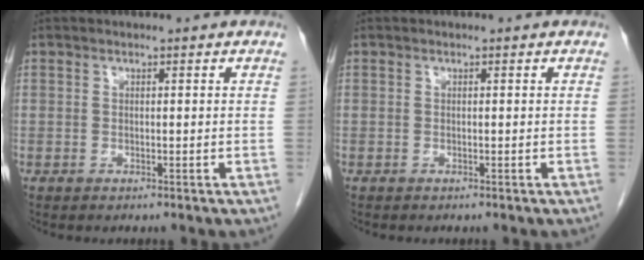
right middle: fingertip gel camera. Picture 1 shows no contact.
{"total": 0.0}